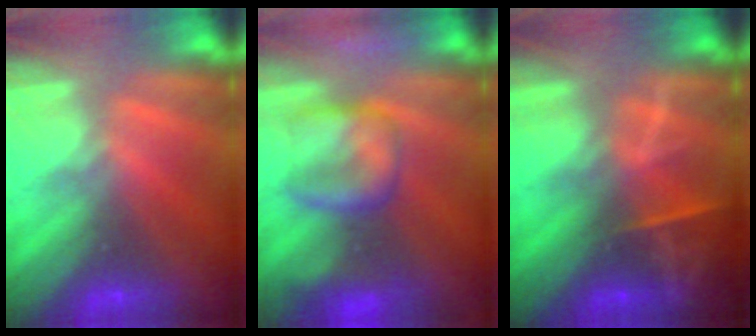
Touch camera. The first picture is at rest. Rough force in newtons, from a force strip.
{"total": 7.4}
{"total": 8.9}